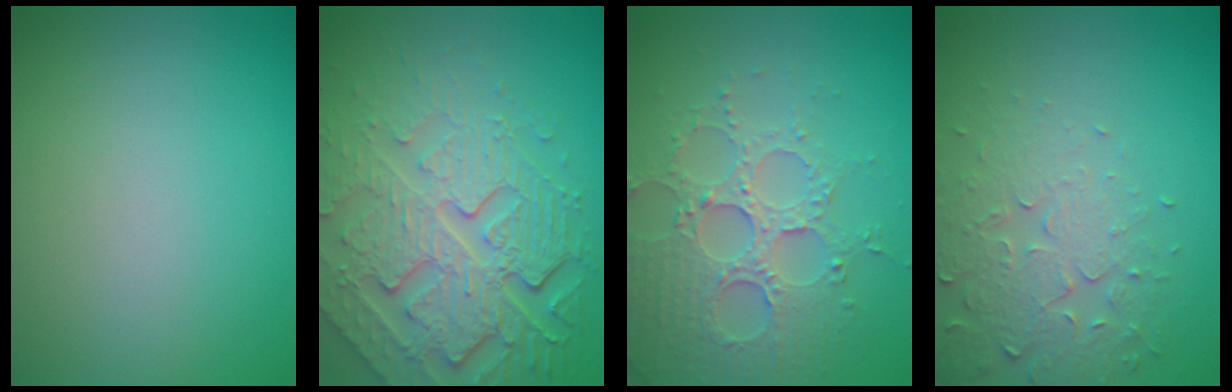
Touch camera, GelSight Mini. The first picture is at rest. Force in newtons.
{"total": 7.6, "press": 5.8, "slide": 4.8}
{"total": 4.9, "press": 4.1, "slide": 2.7}
{"total": 4.1, "press": 3.9, "slide": 1.2}